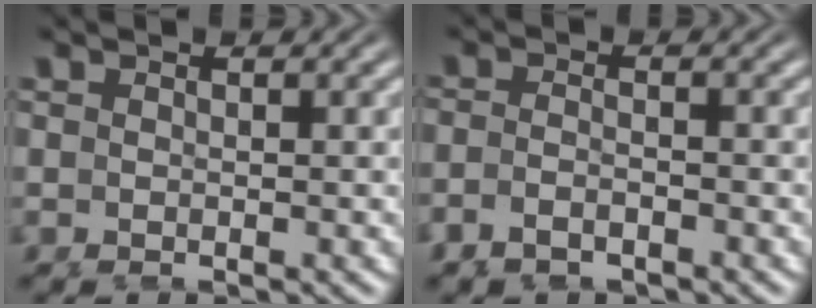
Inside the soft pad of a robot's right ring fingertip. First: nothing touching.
{"total": 3.1, "force": [-2.5, 1.4, 1.1], "torque": [-0.035, -0.012, -0.044]}